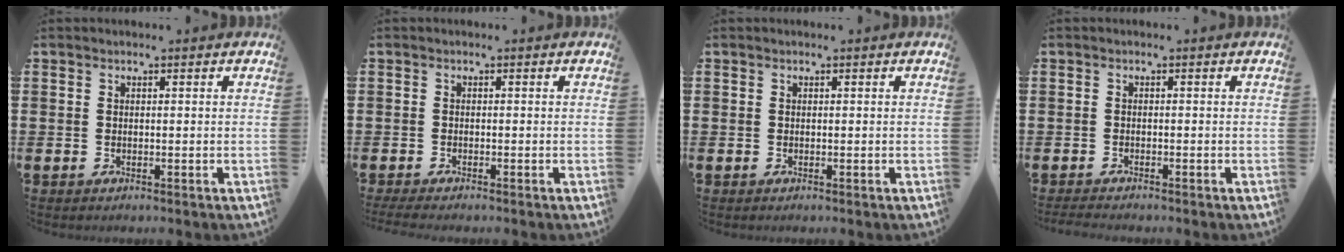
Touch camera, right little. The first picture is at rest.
{"total": 0.9, "force": [-0.7, 0.0, 0.7], "torque": [-0.010, -0.003, -0.013]}
{"total": 0.0}
{"total": 0.9, "force": [-0.8, 0.1, 0.3], "torque": [-0.006, -0.001, -0.016]}